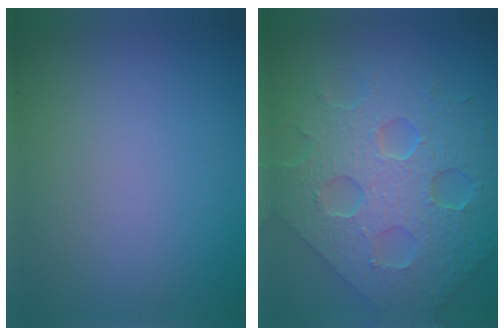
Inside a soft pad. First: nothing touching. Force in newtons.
{"total": 8.1, "press": 6.7, "slide": 4.6}